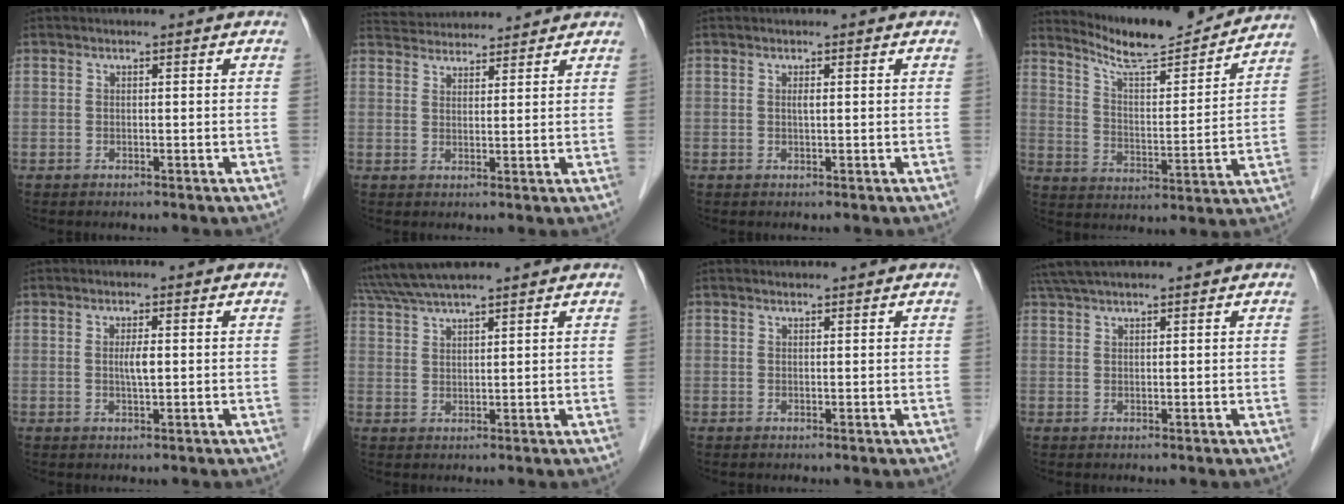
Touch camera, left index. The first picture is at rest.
{"total": 8.9, "force": [8.6, 1.4, 1.7], "torque": [-0.033, 0.034, 0.132]}
{"total": 0.6, "force": [0.2, 0.0, 0.6], "torque": [-0.014, -0.001, 0.004]}
{"total": 14.8, "force": [14.1, 0.6, 4.6], "torque": [-0.081, -0.006, 0.219]}
{"total": 2.0, "force": [0.2, 0.3, 1.9], "torque": [-0.037, 0.000, 0.003]}
{"total": 9.8, "force": [8.7, 0.4, 4.6], "torque": [-0.089, 0.040, 0.149]}
{"total": 1.3, "force": [1.3, 0.1, 0.2], "torque": [-0.008, 0.011, 0.023]}
{"total": 6.7, "force": [5.9, 0.3, 3.2], "torque": [-0.057, 0.042, 0.106]}